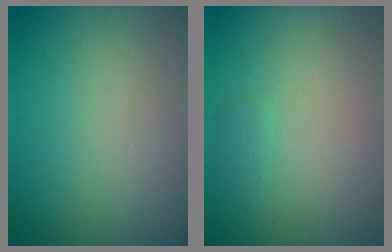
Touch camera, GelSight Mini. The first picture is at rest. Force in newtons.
{"total": 0.8, "press": 0.8, "slide": 0.1}